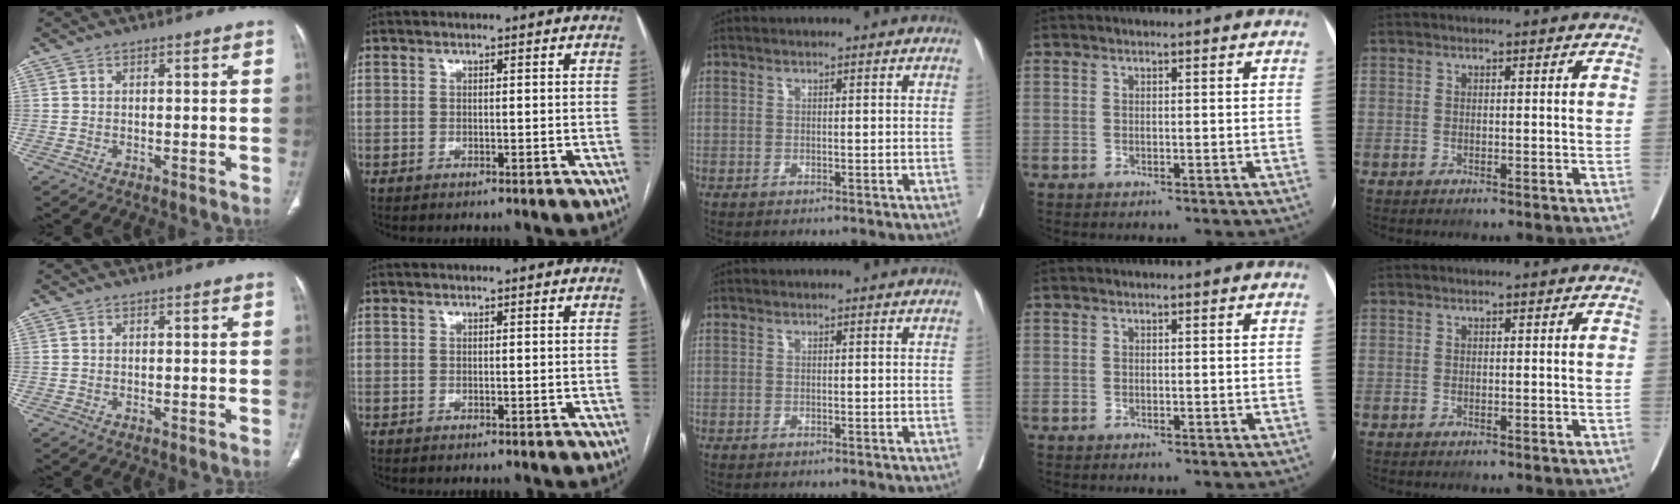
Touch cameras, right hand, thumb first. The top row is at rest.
{}